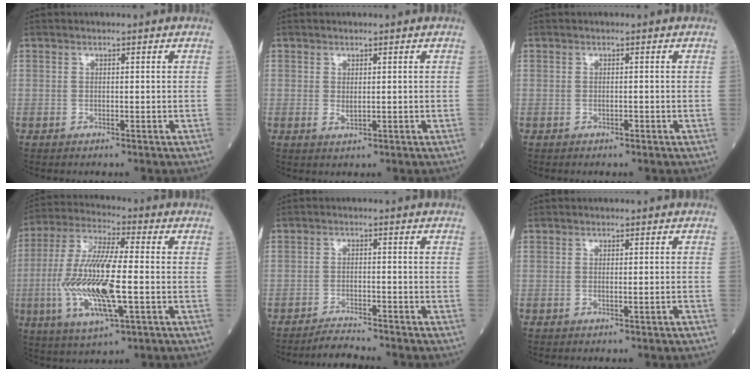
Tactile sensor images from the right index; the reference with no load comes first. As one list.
[{"total": 1.3, "force": [0.1, 0.7, 1.1], "torque": [-0.017, -0.005, 0.006]}, {"total": 0.6, "force": [-0.3, 0.2, 0.5], "torque": [-0.012, -0.001, -0.003]}, {"total": 16.5, "force": [-3.1, 3.0, 15.9], "torque": [-0.338, -0.011, -0.055]}, {"total": 3.3, "force": [-3.3, -0.7, 0.3], "torque": [-0.008, -0.018, -0.058]}, {"total": 0.9, "force": [-0.5, -0.2, 0.7], "torque": [-0.016, -0.002, -0.005]}]